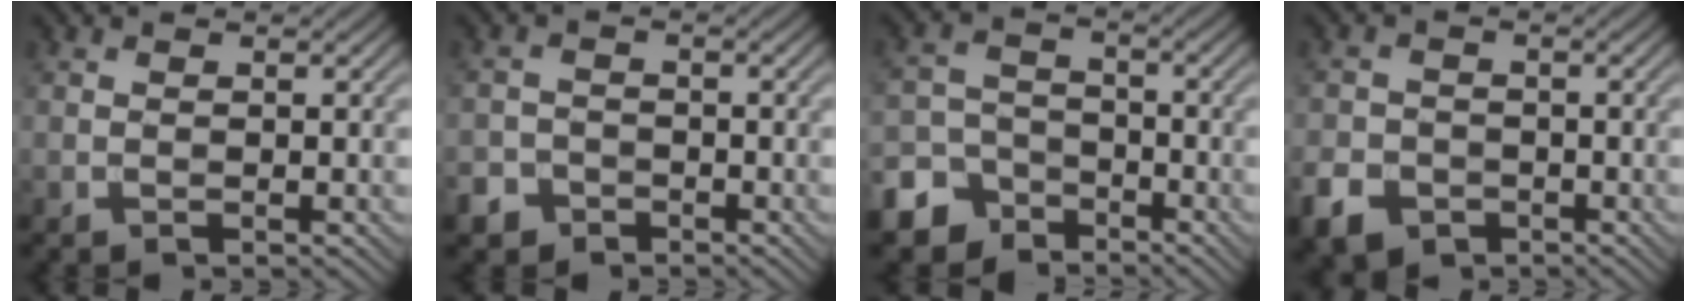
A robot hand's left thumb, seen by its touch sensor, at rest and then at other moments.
{"total": 3.4, "force": [-2.4, 2.3, 0.7], "torque": [-0.008, -0.001, -0.049]}
{"total": 7.1, "force": [-4.9, 4.7, 1.9], "torque": [-0.042, -0.009, -0.108]}
{"total": 5.3, "force": [-3.0, 3.8, 2.1], "torque": [-0.052, -0.010, -0.063]}